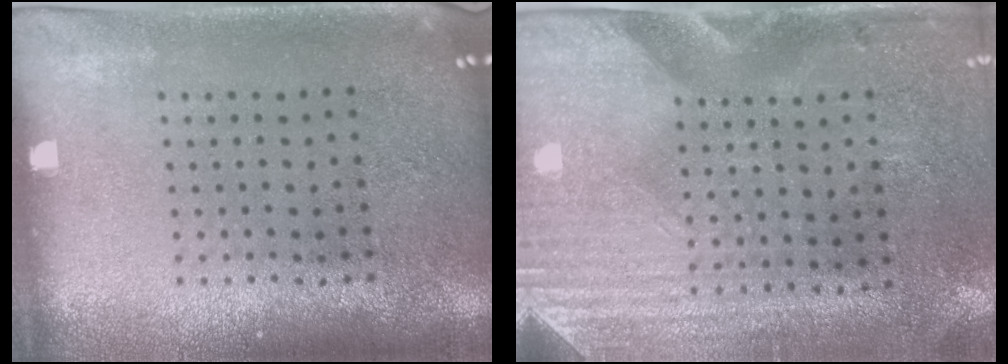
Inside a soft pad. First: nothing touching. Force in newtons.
{"total": 3.0, "press": 2.6, "slide": 1.5}